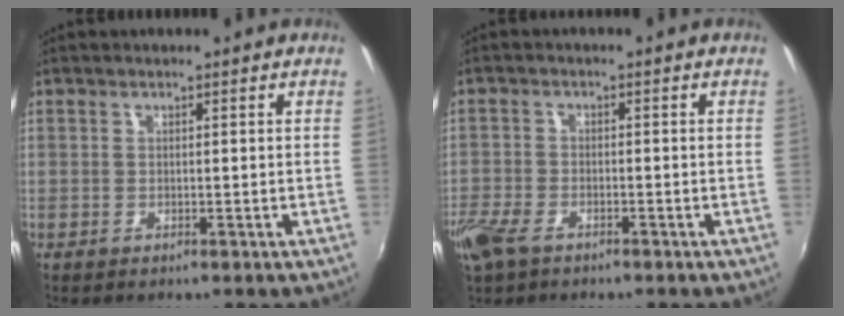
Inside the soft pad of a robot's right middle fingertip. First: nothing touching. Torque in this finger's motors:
{"motor_torque": [0.05, -0.04, 0.16, 0.06]}